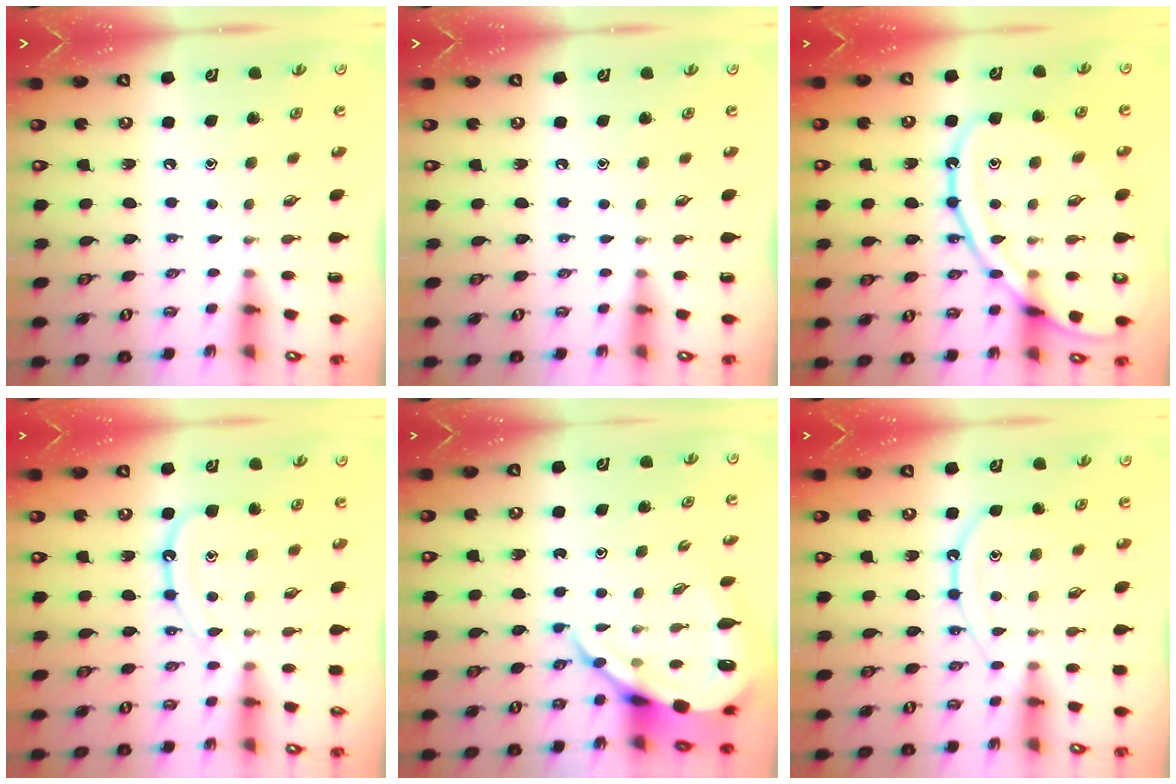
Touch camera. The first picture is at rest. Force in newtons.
{"total": 0.0}
{"total": 15.7, "press": 15.6, "slide": 1.4}
{"total": 12.4, "press": 12.4, "slide": 1.1}
{"total": 10.9, "press": 10.8, "slide": 1.2}
{"total": 10.6, "press": 10.5, "slide": 1.1}